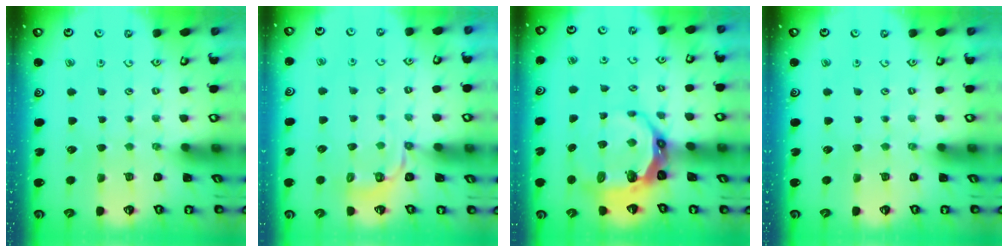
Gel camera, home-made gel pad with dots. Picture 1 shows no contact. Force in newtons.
{"total": 4.2, "press": 3.9, "slide": 1.6}
{"total": 9.5, "press": 8.6, "slide": 4.0}
{"total": 0.0}